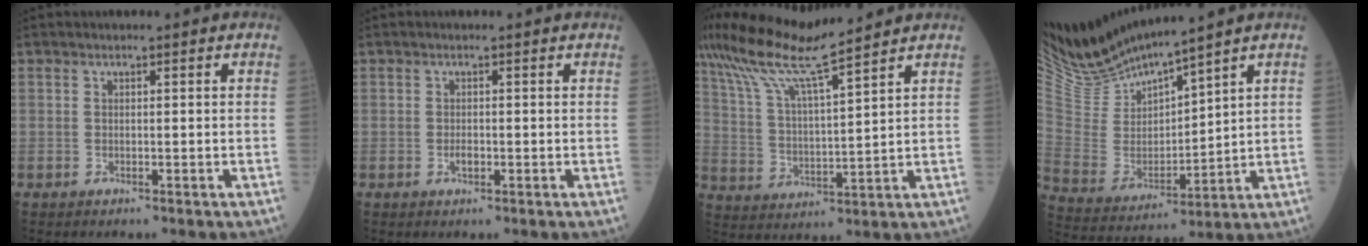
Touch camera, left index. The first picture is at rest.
{"total": 0.9, "force": [-0.3, 0.4, 0.7], "torque": [-0.015, -0.001, -0.004]}
{"total": 11.2, "force": [9.7, -1.0, 5.6], "torque": [-0.122, 0.014, 0.188]}
{"total": 10.7, "force": [10.4, -1.1, 2.3], "torque": [-0.075, -0.010, 0.230]}